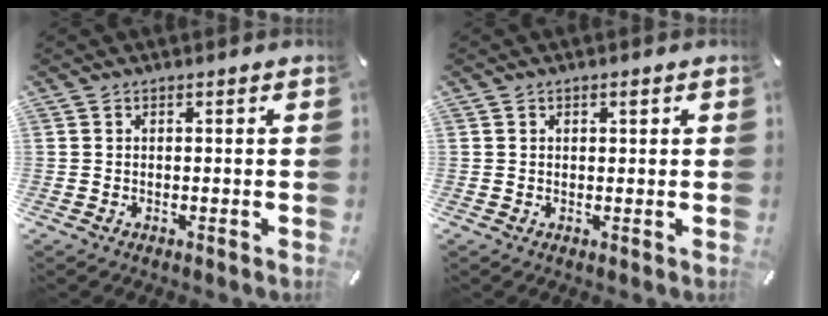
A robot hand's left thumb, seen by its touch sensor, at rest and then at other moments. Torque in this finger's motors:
{"motor_torque": [-0.09, -0.51, -0.24, 0.16, 0.01]}